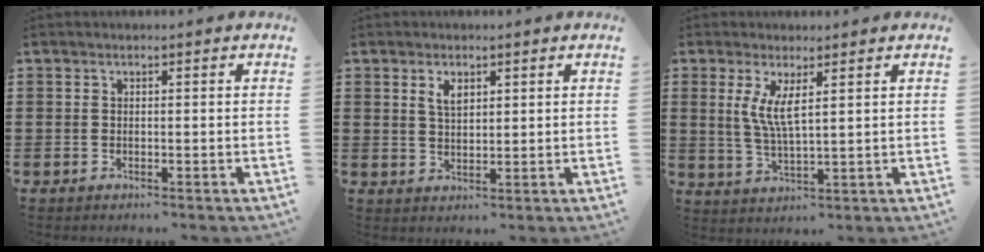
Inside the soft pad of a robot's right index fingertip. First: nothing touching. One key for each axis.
{"total": 2.7, "fx": 1.5, "fy": 1.3, "fz": 1.9, "tx": -0.041, "ty": 0.004, "tz": 0.026}
{"total": 4.8, "fx": 1.7, "fy": 1.1, "fz": 4.4, "tx": -0.093, "ty": -0.001, "tz": 0.029}